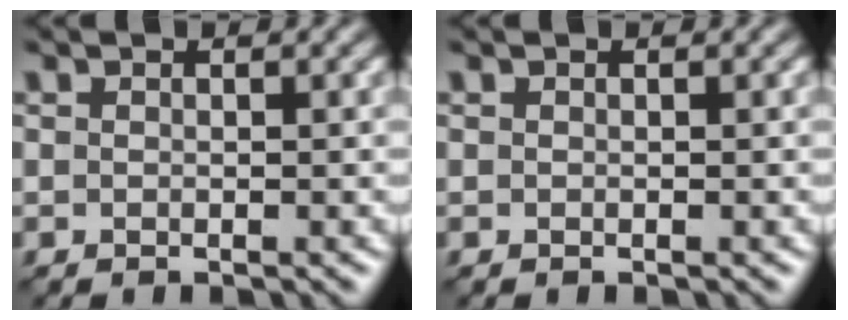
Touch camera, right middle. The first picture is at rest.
{"total": 0.0}